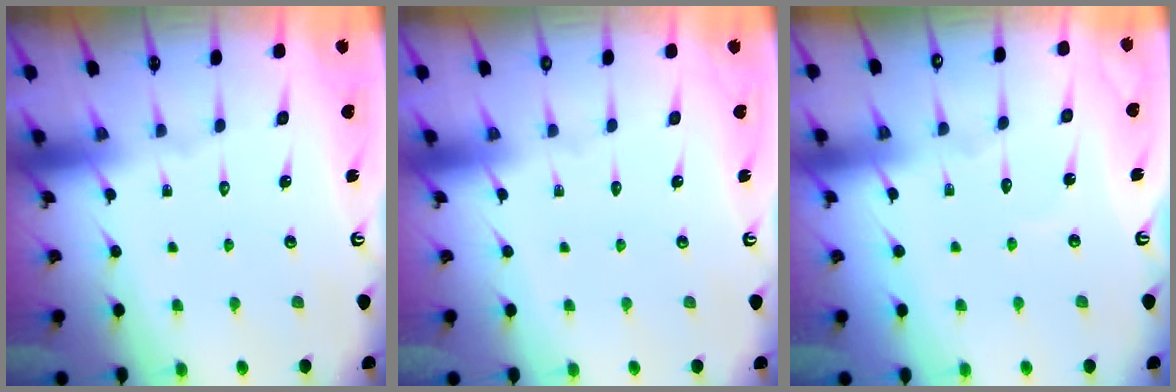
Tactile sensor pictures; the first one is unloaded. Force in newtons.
{"total": 0.0}
{"total": 2.6, "press": 2.6, "slide": 0.3}